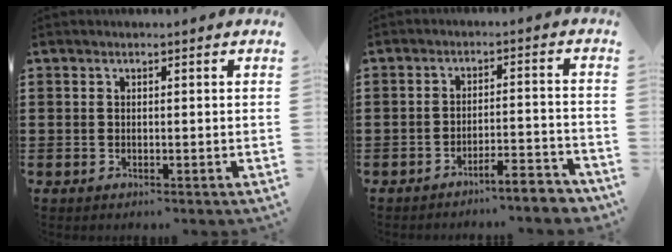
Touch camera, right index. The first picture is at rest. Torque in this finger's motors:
{"motor_torque": [0.40, 0.63, 0.25, 0.03]}